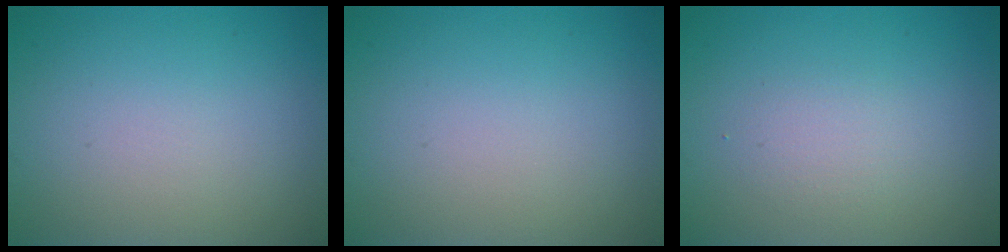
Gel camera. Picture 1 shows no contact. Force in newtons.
{"total": 0.0}
{"total": 1.5, "press": 1.5, "slide": 0.1}